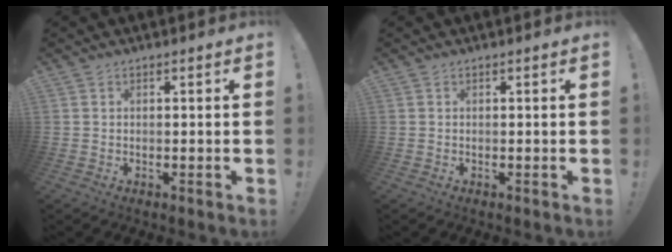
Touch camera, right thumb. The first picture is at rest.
{"total": 0.0}